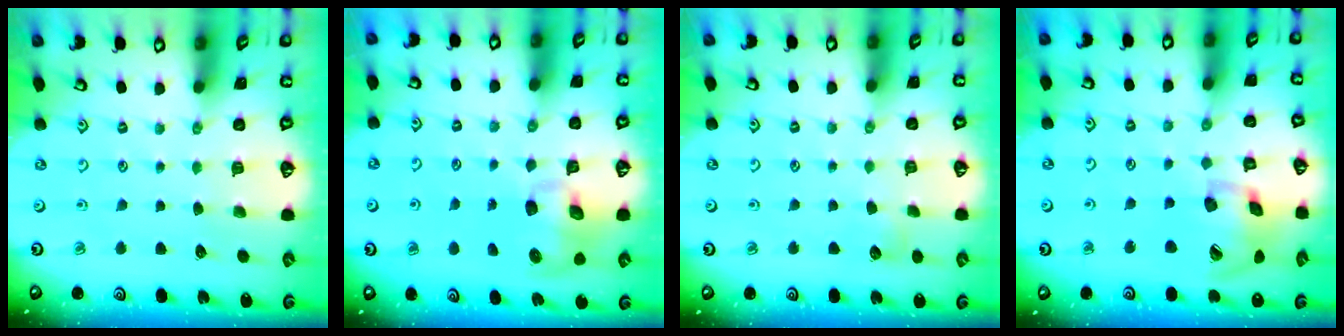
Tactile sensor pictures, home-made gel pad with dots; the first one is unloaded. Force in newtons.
{"total": 9.7, "press": 9.6, "slide": 1.3}
{"total": 5.6, "press": 5.6, "slide": 0.6}
{"total": 21.5, "press": 21.2, "slide": 3.3}